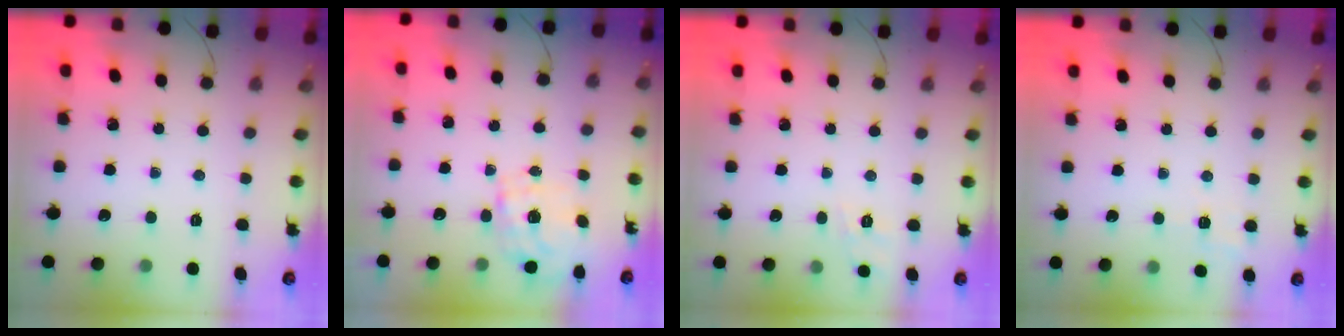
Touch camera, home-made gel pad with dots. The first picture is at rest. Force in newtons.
{"total": 2.1, "press": 0.6, "slide": 2.0}
{"total": 9.1, "press": 8.8, "slide": 2.0}
{"total": 2.6, "press": 2.1, "slide": 1.6}